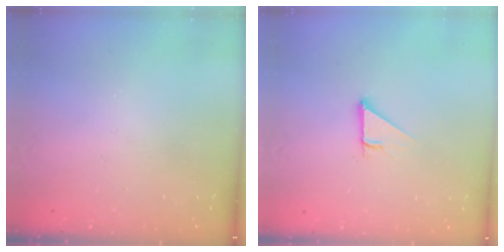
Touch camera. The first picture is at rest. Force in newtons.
{"total": 2.7, "press": 2.7, "slide": 0.0}